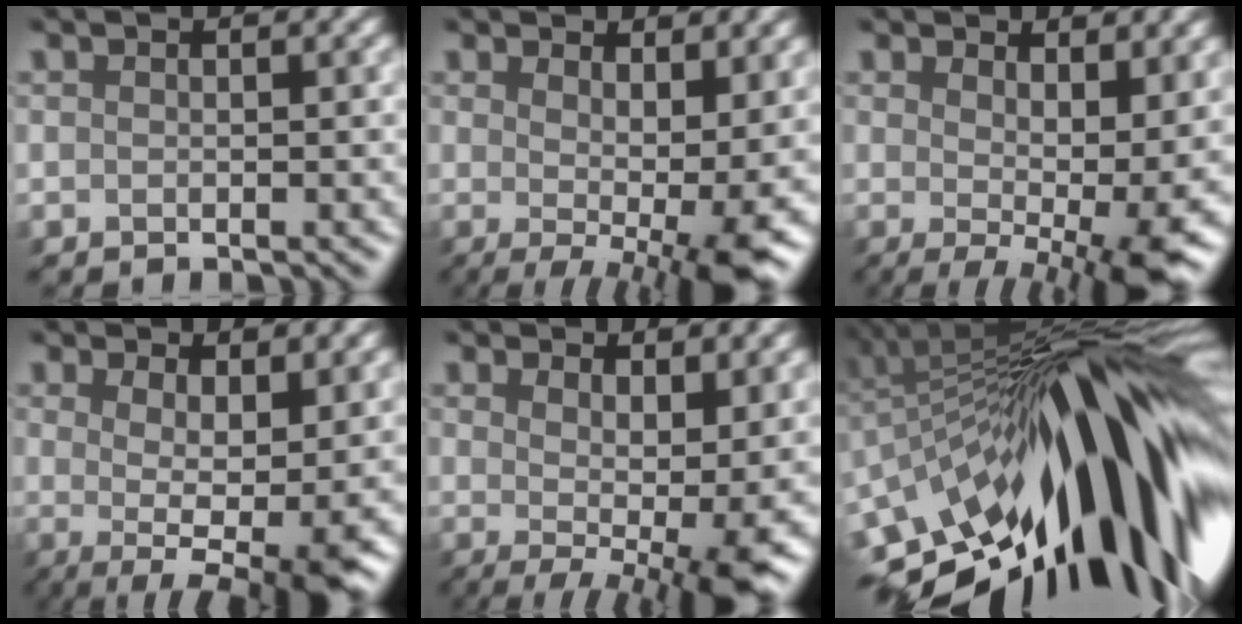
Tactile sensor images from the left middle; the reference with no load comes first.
{"total": 7.4, "force": [0.5, 2.4, 7.0], "torque": [-0.094, -0.013, 0.013]}
{"total": 8.0, "force": [0.7, 2.9, 7.5], "torque": [-0.102, -0.015, 0.018]}
{"total": 7.3, "force": [0.1, 2.6, 6.8], "torque": [-0.095, -0.005, 0.002]}
{"total": 7.6, "force": [0.9, 2.7, 7.0], "torque": [-0.096, -0.013, 0.020]}
{"total": 18.7, "force": [-4.6, 7.8, 16.4], "torque": [-0.225, 0.024, -0.111]}